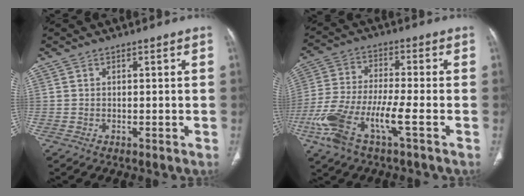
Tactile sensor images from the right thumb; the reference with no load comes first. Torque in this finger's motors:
{"motor_torque": [0.96, 0.93, 0.81, 0.22, 0.21]}